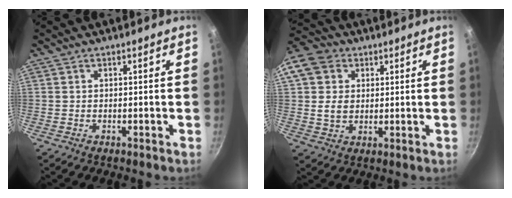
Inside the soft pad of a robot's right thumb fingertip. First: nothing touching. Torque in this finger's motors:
{"motor_torque": [0.25, 0.29, 0.72, -0.47, 0.25]}